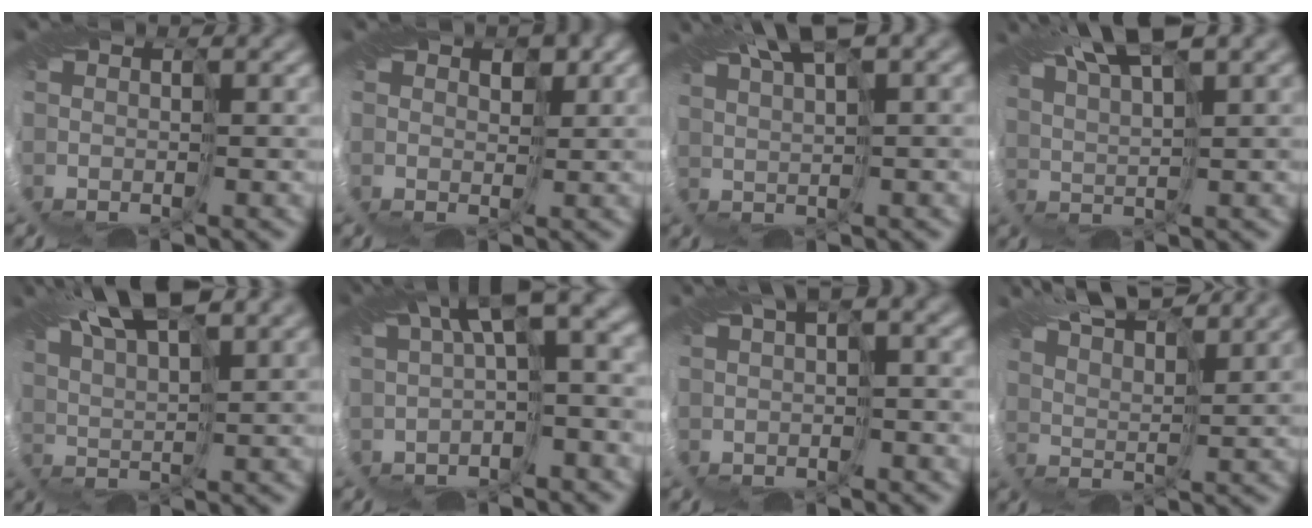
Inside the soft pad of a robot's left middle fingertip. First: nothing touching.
{"total": 1.7, "force": [0.9, 1.2, 0.7], "torque": [-0.008, -0.001, 0.015]}
{"total": 6.2, "force": [3.8, 1.1, 4.7], "torque": [-0.086, 0.020, 0.070]}
{"total": 7.7, "force": [5.0, 1.5, 5.7], "torque": [-0.103, 0.019, 0.091]}
{"total": 8.5, "force": [5.5, 2.1, 6.1], "torque": [-0.116, 0.020, 0.090]}
{"total": 8.2, "force": [2.2, 2.8, 7.4], "torque": [-0.118, 0.019, 0.036]}
{"total": 3.2, "force": [1.3, 0.8, 2.8], "torque": [-0.040, 0.015, 0.030]}
{"total": 8.6, "force": [7.1, 1.9, 4.4], "torque": [-0.075, 0.018, 0.089]}